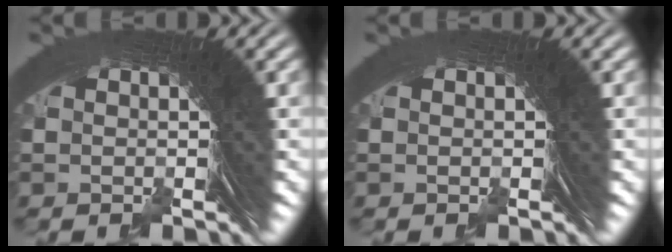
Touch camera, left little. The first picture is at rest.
{"total": 0.0}